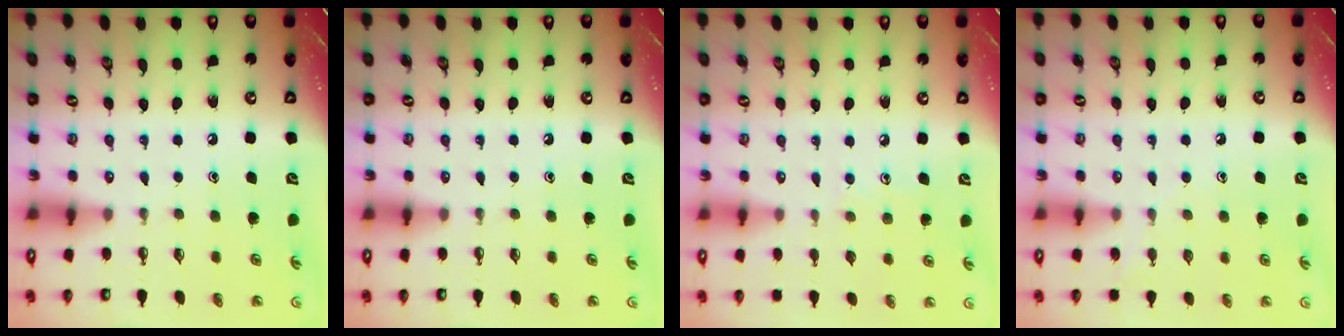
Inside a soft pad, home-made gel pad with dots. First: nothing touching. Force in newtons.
{"total": 0.0}
{"total": 6.1, "press": 6.0, "slide": 0.5}
{"total": 6.2, "press": 6.2, "slide": 0.7}